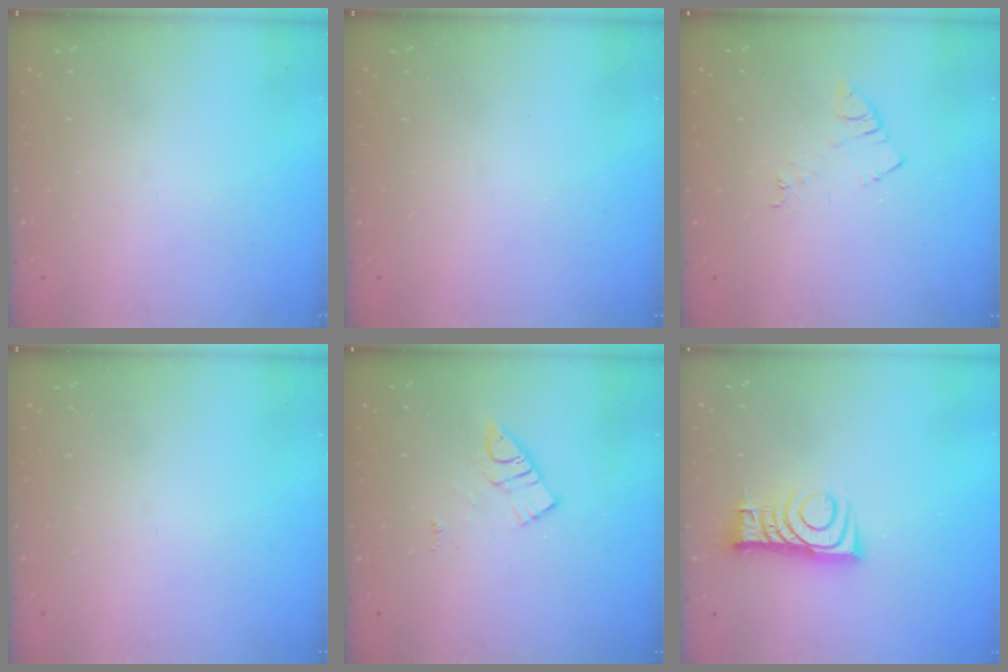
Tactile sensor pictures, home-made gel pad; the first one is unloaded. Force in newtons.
{"total": 0.0}
{"total": 6.2, "press": 6.2, "slide": 0.6}
{"total": 0.0}
{"total": 9.3, "press": 9.3, "slide": 0.5}
{"total": 10.1, "press": 10.1, "slide": 0.3}